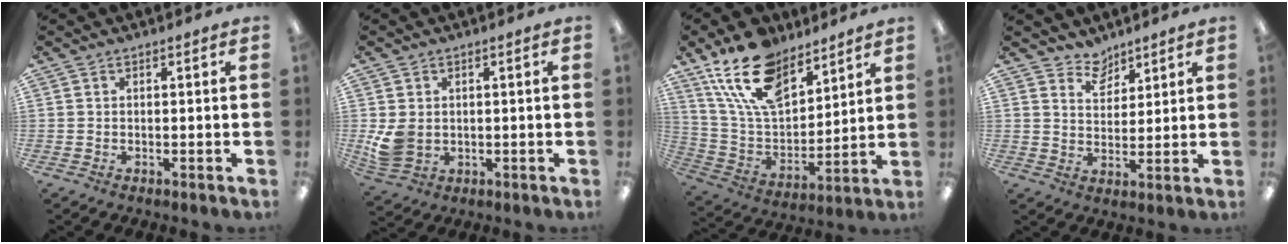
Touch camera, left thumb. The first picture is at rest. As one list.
[{"total": 6.2, "force": [0.7, 5.0, 3.7], "torque": [-0.078, 0.000, 0.017]}, {"total": 19.2, "force": [12.9, 10.0, 10.1], "torque": [-0.200, -0.058, 0.239]}, {"total": 5.9, "force": [5.1, 2.9, 0.5], "torque": [-0.004, -0.034, 0.093]}]